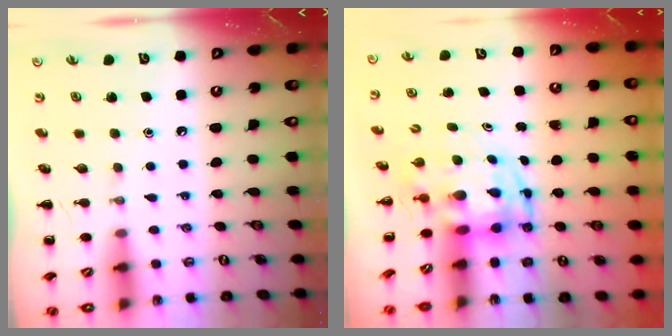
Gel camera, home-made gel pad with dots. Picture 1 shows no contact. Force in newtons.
{"total": 3.7, "press": 3.7, "slide": 0.8}